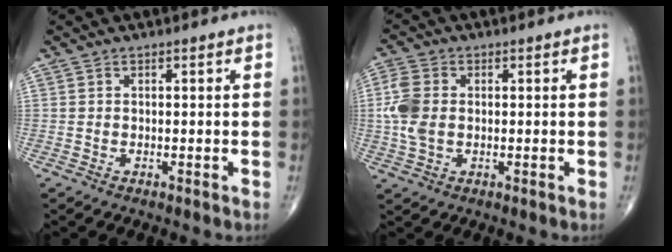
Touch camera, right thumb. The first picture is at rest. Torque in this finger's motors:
{"motor_torque": [1.36, 1.00, 0.97, 0.19, 0.09]}